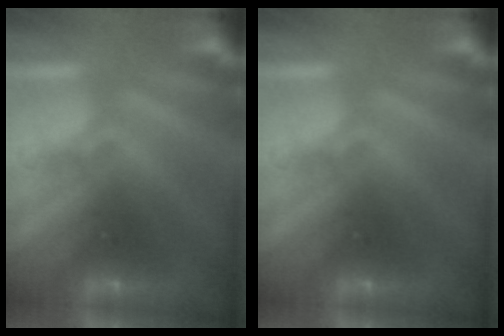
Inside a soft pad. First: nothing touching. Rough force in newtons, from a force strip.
{"total": 0.0}